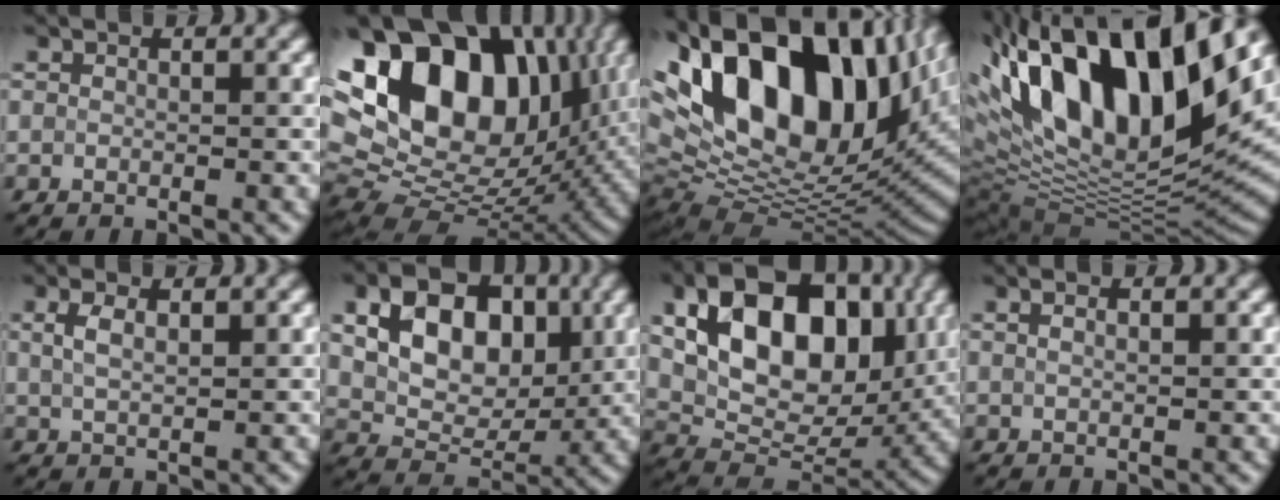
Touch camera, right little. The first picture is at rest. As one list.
[{"total": 20.9, "force": [7.8, 13.5, 13.9], "torque": [-0.252, 0.043, 0.150]}, {"total": 20.7, "force": [7.6, 11.1, 15.7], "torque": [-0.297, 0.044, 0.141]}, {"total": 19.0, "force": [8.4, 7.3, 15.4], "torque": [-0.283, 0.042, 0.146]}, {"total": 2.0, "force": [1.1, 0.6, 1.5], "torque": [-0.040, 0.009, 0.026]}, {"total": 8.8, "force": [2.7, 5.8, 6.0], "torque": [-0.111, 0.001, 0.046]}, {"total": 13.3, "force": [4.2, 8.4, 9.4], "torque": [-0.149, 0.001, 0.079]}, {"total": 0.9, "force": [0.7, 0.0, 0.7], "torque": [-0.018, 0.003, 0.015]}]